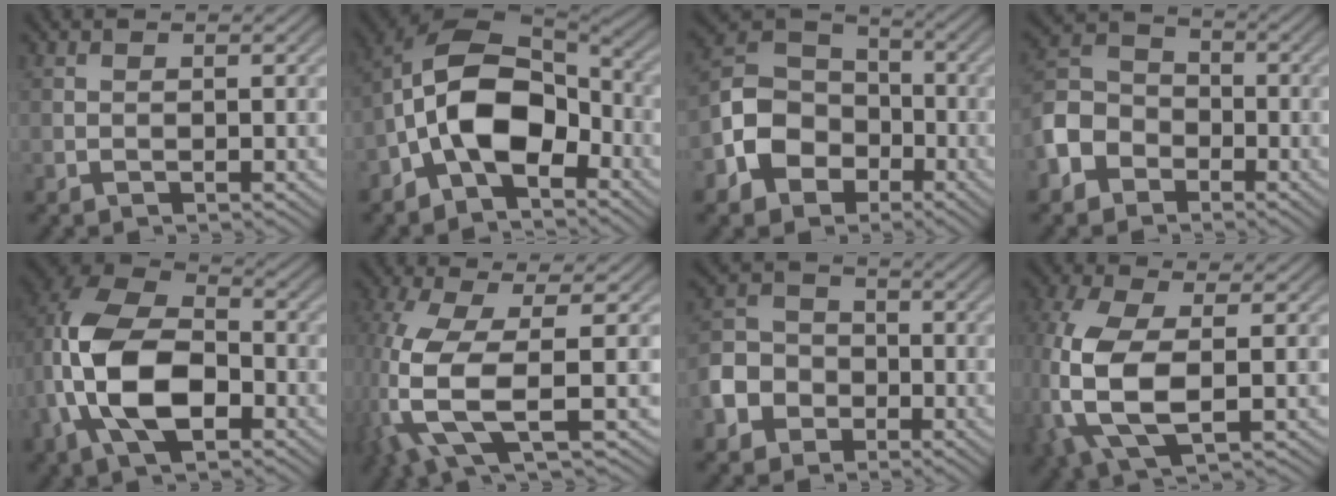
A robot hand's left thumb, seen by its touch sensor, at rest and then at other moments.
{"total": 12.1, "force": [-4.0, 7.0, 9.0], "torque": [-0.170, 0.009, -0.092]}
{"total": 9.2, "force": [-3.8, 7.1, 4.5], "torque": [-0.103, -0.002, -0.091]}
{"total": 7.5, "force": [-3.9, 5.6, 3.1], "torque": [-0.089, 0.000, -0.102]}
{"total": 12.9, "force": [-3.1, 7.9, 9.8], "torque": [-0.211, -0.004, -0.071]}
{"total": 9.9, "force": [-1.5, 3.3, 9.3], "torque": [-0.216, -0.010, -0.035]}
{"total": 6.6, "force": [-3.0, 5.3, 2.5], "torque": [-0.068, -0.009, -0.075]}
{"total": 11.9, "force": [-0.9, 6.2, 10.2], "torque": [-0.269, -0.008, -0.017]}